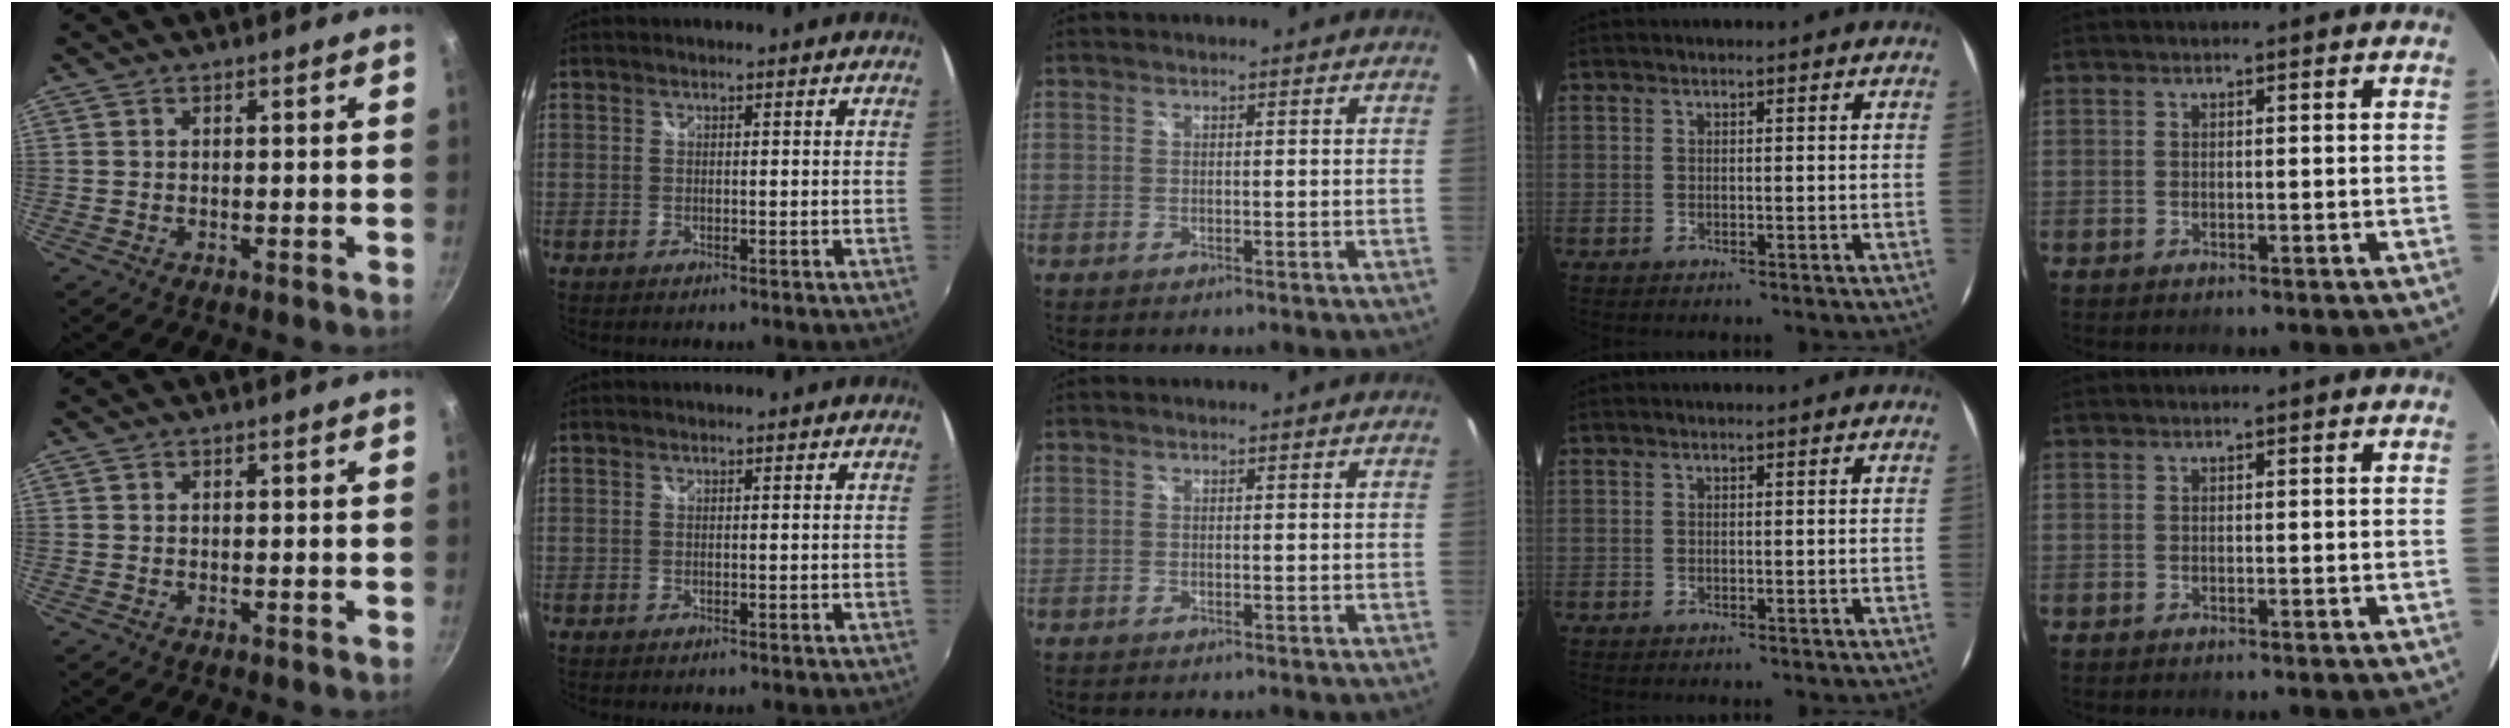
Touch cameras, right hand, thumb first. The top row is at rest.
{}